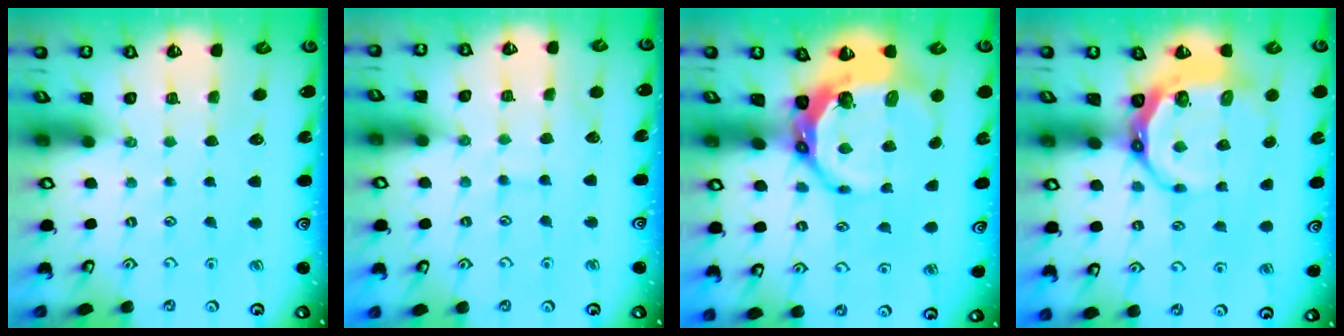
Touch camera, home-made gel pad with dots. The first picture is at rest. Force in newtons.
{"total": 5.8, "press": 5.8, "slide": 0.4}
{"total": 10.9, "press": 9.7, "slide": 5.0}
{"total": 8.6, "press": 7.8, "slide": 3.5}